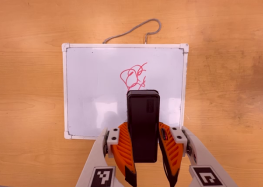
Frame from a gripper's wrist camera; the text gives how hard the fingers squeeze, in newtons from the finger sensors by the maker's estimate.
{"total": 8.8, "left": 6.7, "right": 10.9}